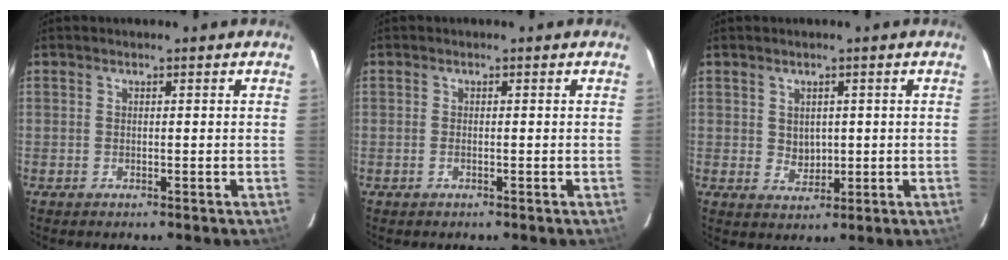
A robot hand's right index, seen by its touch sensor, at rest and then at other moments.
{"total": 0.7, "force": [-0.2, 0.1, 0.6], "torque": [-0.014, 0.000, -0.005]}
{"total": 3.1, "force": [0.6, 2.7, 1.4], "torque": [-0.019, 0.000, 0.020]}